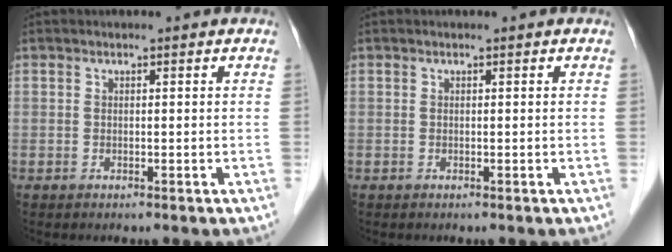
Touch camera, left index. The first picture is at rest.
{"total": 0.0}